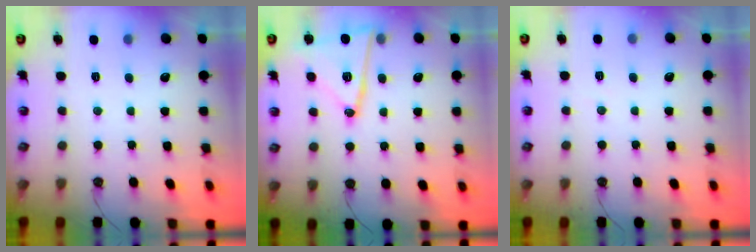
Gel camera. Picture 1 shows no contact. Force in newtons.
{"total": 15.9, "press": 15.9, "slide": 1.3}
{"total": 4.7, "press": 1.7, "slide": 4.3}